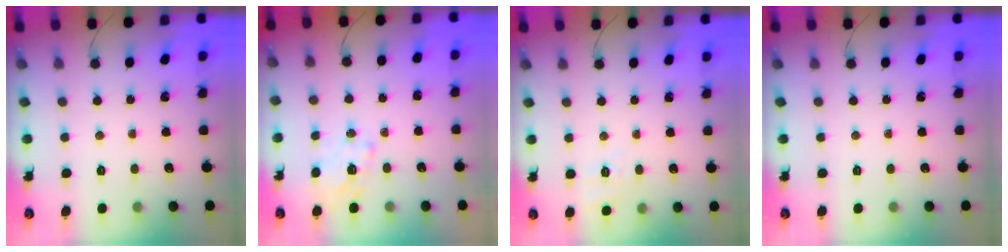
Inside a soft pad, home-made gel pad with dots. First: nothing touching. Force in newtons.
{"total": 1.2, "press": 0.2, "slide": 1.2}
{"total": 5.1, "press": 4.6, "slide": 2.2}
{"total": 0.0}